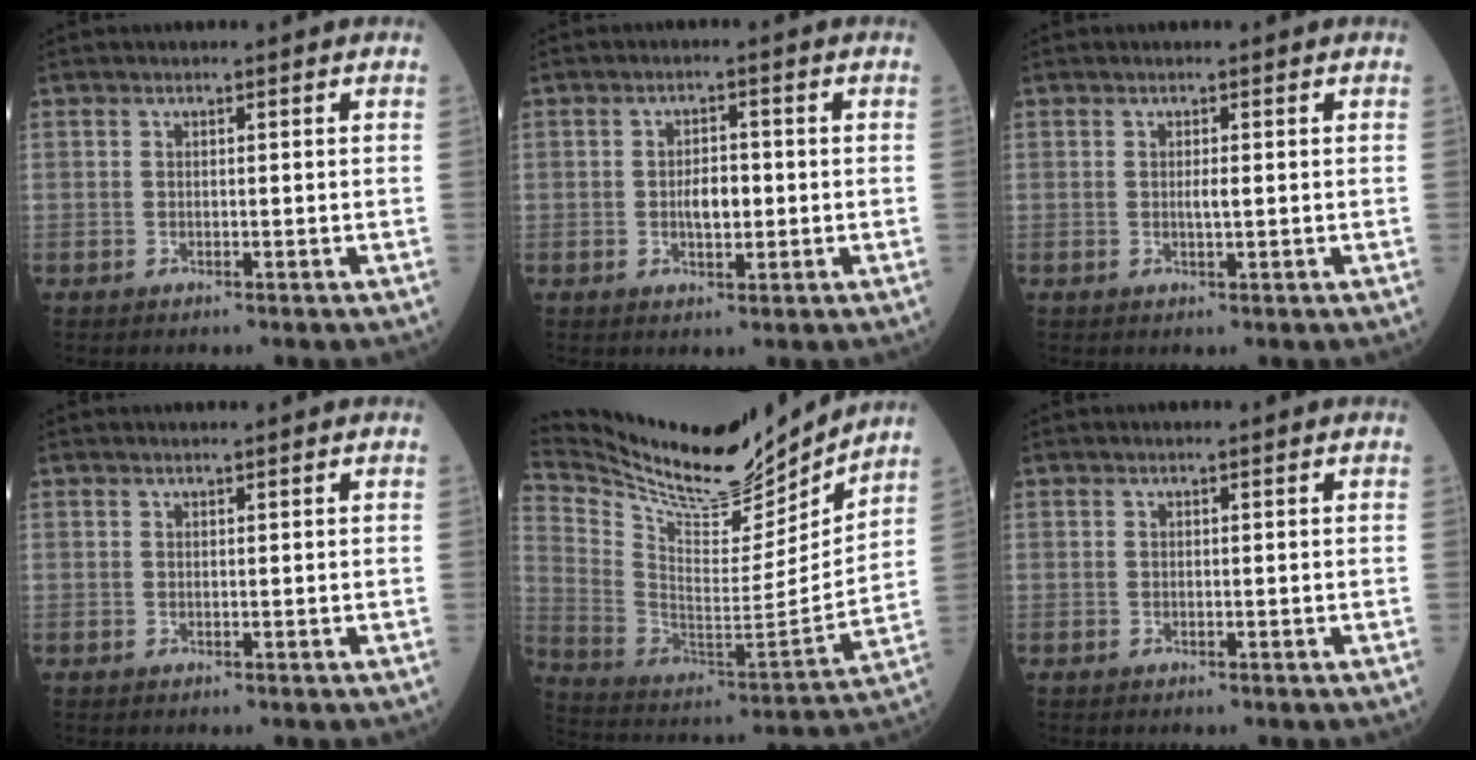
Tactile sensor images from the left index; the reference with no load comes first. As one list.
[{"total": 3.4, "force": [-0.2, 1.5, 3.0], "torque": [-0.054, 0.002, -0.004]}, {"total": 1.0, "force": [0.2, 0.0, 1.0], "torque": [-0.023, -0.002, 0.004]}, {"total": 0.8, "force": [0.8, -0.1, 0.2], "torque": [-0.008, 0.004, 0.016]}, {"total": 21.7, "force": [20.2, 3.7, 7.0], "torque": [-0.146, -0.042, 0.331]}, {"total": 0.0}]